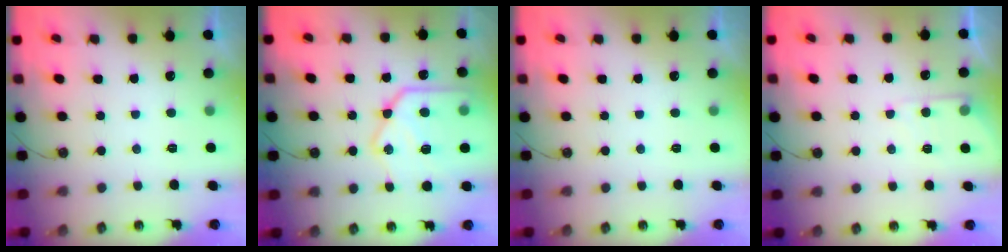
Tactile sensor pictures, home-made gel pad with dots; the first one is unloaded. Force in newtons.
{"total": 19.4, "press": 19.2, "slide": 2.1}
{"total": 0.0}
{"total": 5.5, "press": 5.5, "slide": 0.7}